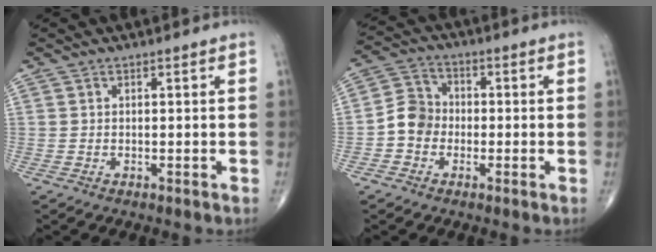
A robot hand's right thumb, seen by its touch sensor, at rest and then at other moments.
{"total": 6.5, "force": [-1.6, 5.6, 2.8], "torque": [-0.032, 0.024, -0.044]}